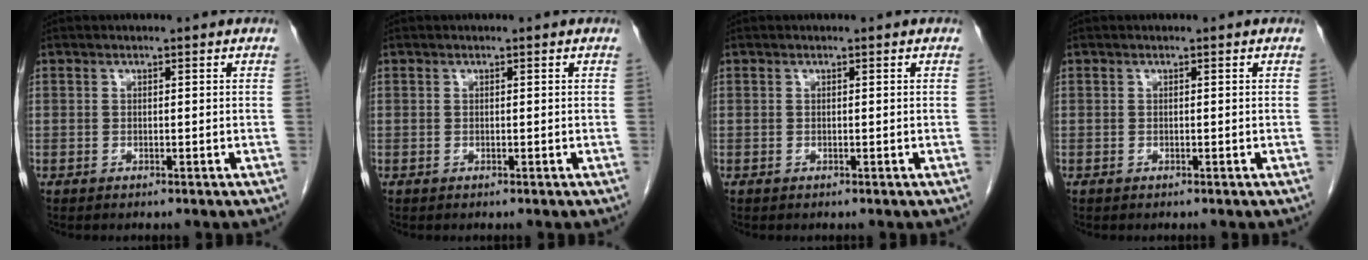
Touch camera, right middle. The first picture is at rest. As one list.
[{"total": 0.0}, {"total": 0.0}, {"total": 0.0}]